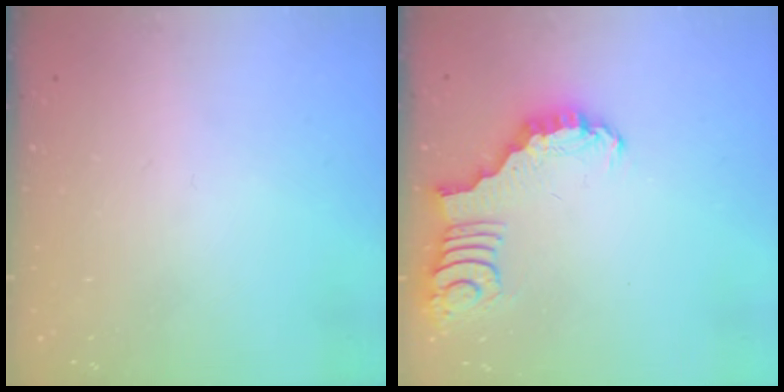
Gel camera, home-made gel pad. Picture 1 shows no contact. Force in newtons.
{"total": 2.2, "press": 2.2, "slide": 0.0}